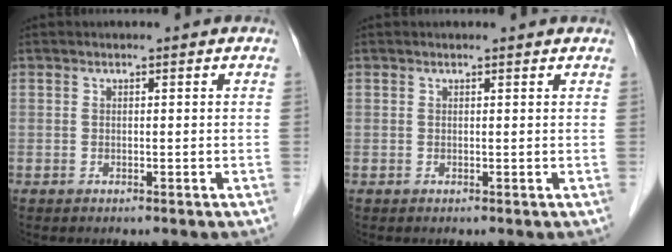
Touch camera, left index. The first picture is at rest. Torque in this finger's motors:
{"motor_torque": [0.32, -0.40, 0.01, -0.01]}